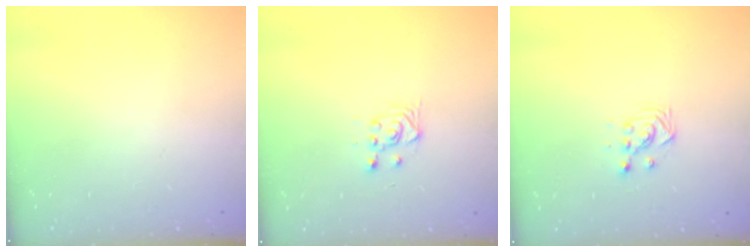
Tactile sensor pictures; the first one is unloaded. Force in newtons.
{"total": 3.6, "press": 3.3, "slide": 1.4}
{"total": 2.9, "press": 2.9, "slide": 0.3}